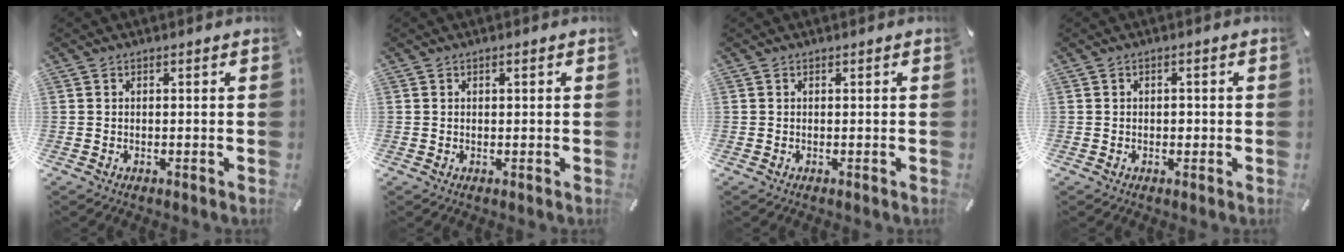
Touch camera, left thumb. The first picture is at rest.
{"total": 0.6, "force": [0.2, 0.2, 0.6], "torque": [-0.011, 0.003, 0.002]}
{"total": 0.0}
{"total": 1.5, "force": [-0.2, 1.0, 1.1], "torque": [-0.022, 0.004, -0.006]}